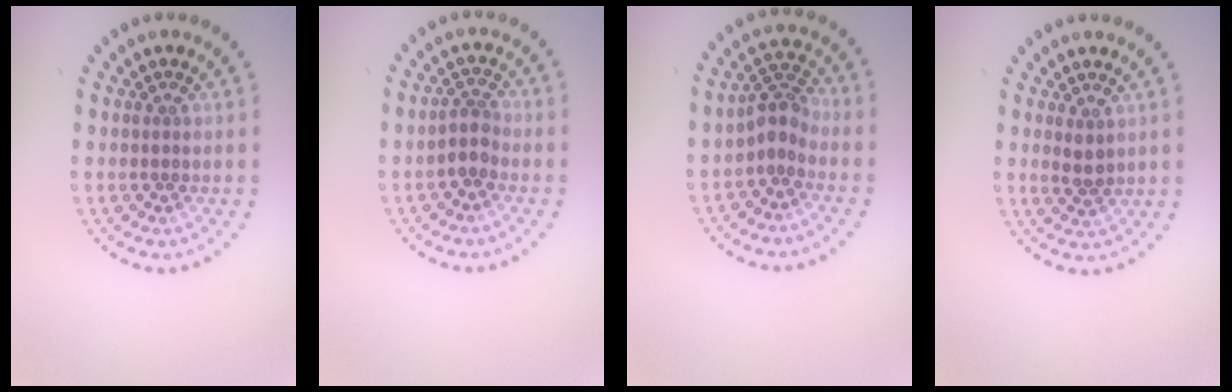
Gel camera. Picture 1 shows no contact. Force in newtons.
{"total": 1.7, "press": 1.5, "slide": 0.8}
{"total": 2.6, "press": 2.0, "slide": 1.6}
{"total": 1.4, "press": 1.3, "slide": 0.4}